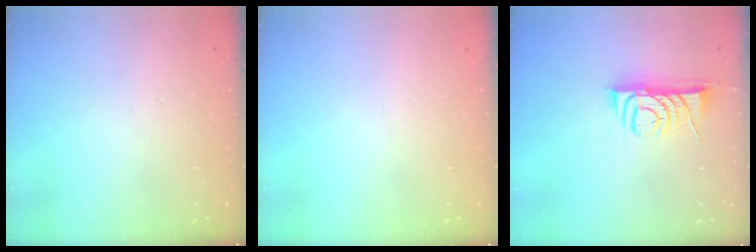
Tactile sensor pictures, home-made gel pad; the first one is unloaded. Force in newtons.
{"total": 0.0}
{"total": 9.0, "press": 8.9, "slide": 0.5}